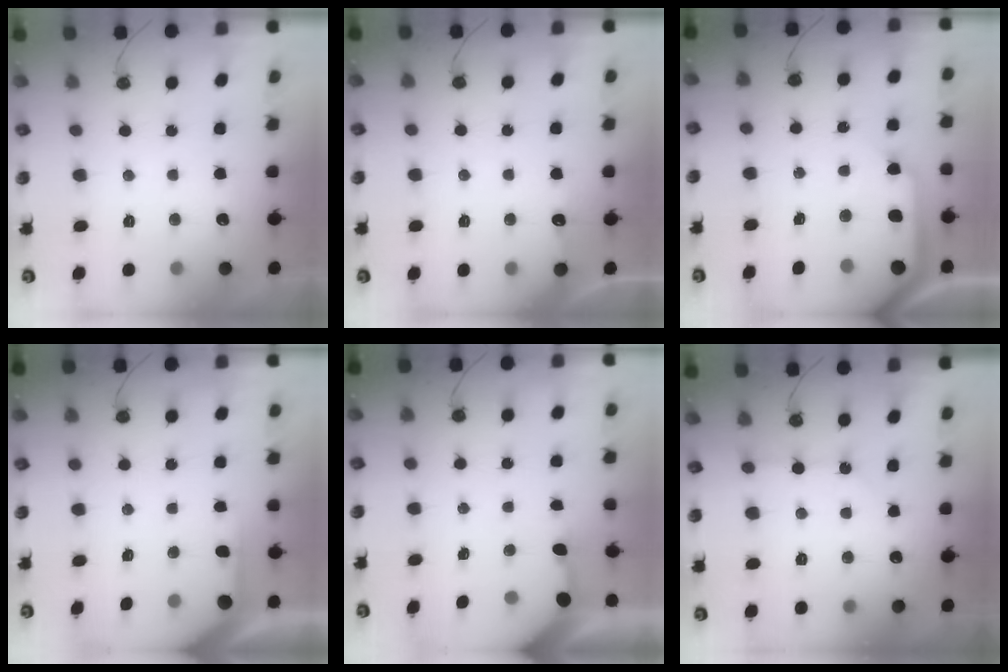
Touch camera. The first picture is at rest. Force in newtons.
{"total": 2.8, "press": 2.8, "slide": 0.4}
{"total": 11.7, "press": 11.6, "slide": 1.4}
{"total": 2.6, "press": 2.6, "slide": 0.3}
{"total": 3.4, "press": 3.4, "slide": 0.3}
{"total": 2.0, "press": 2.0, "slide": 0.4}